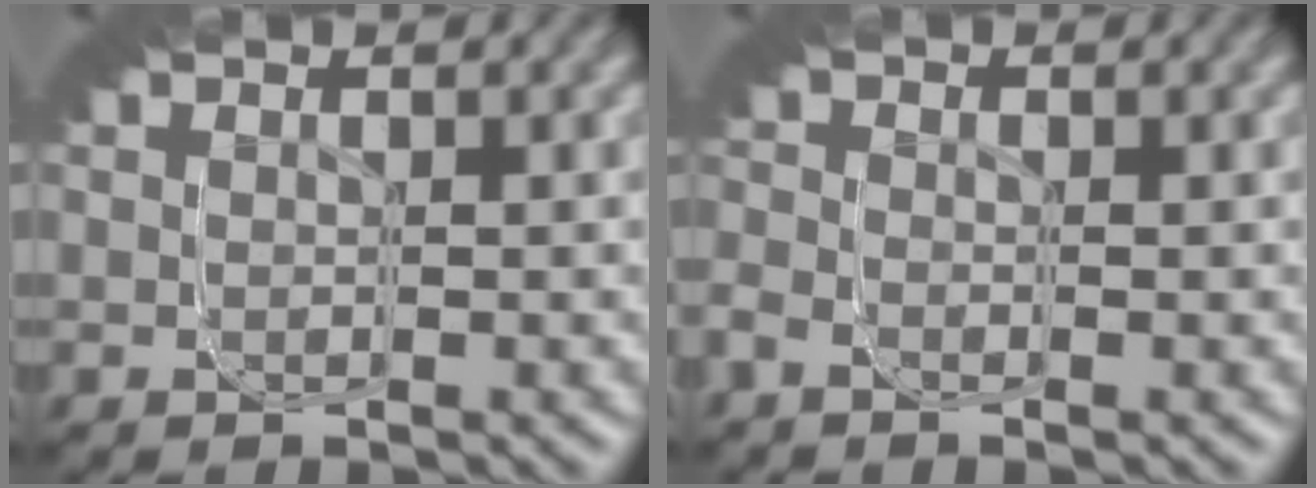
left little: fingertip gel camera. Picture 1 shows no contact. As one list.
[{"total": 1.7, "force": [-0.7, 1.3, 0.9], "torque": [-0.003, -0.004, -0.014]}]